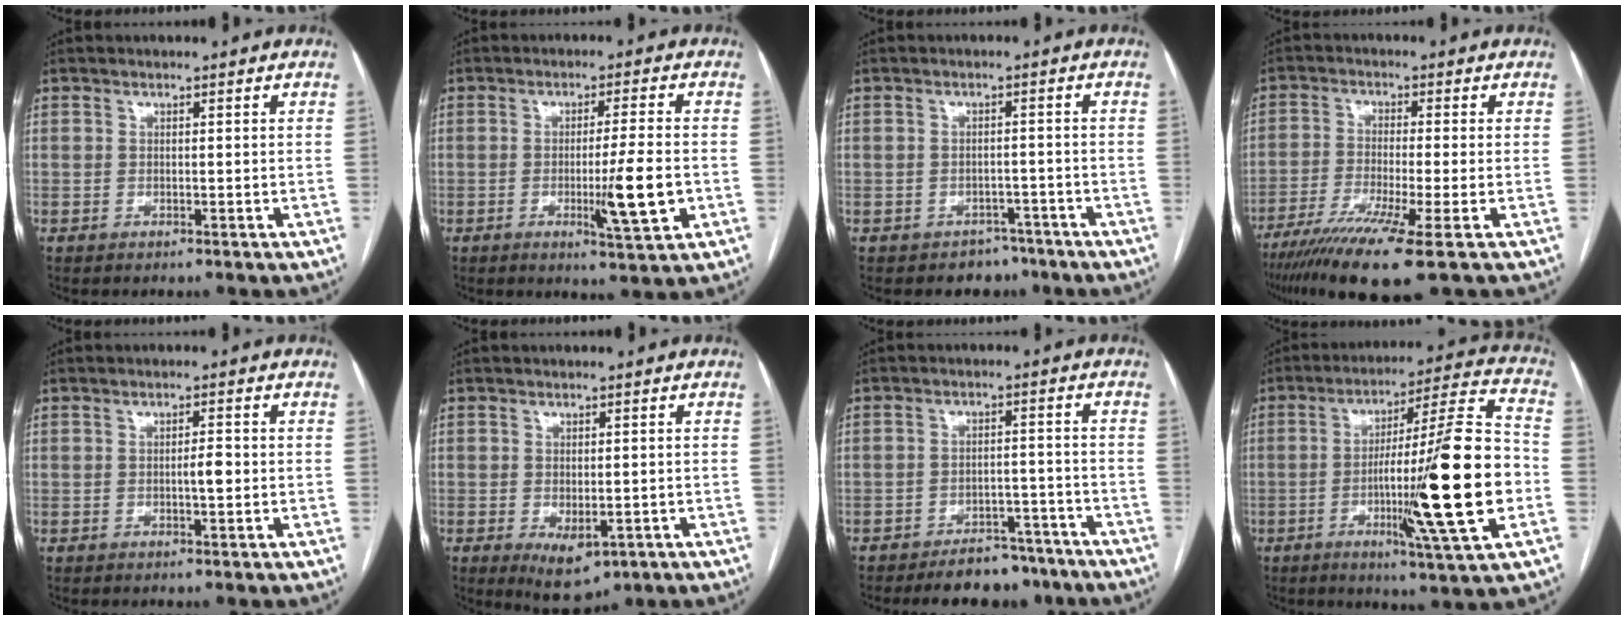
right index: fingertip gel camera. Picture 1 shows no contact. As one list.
[{"total": 8.1, "force": [-2.0, -0.1, 7.9], "torque": [-0.120, -0.014, -0.031]}, {"total": 3.8, "force": [-2.7, 2.6, 0.1], "torque": [0.004, 0.016, -0.034]}, {"total": 11.6, "force": [-7.4, -0.6, 8.9], "torque": [-0.158, -0.030, -0.124]}, {"total": 2.1, "force": [-0.3, 0.4, 2.1], "torque": [-0.035, 0.003, -0.005]}, {"total": 5.9, "force": [-2.2, 3.0, 4.7], "torque": [-0.068, -0.012, -0.018]}, {"total": 8.7, "force": [-7.3, 3.8, 2.8], "torque": [-0.019, 0.012, -0.107]}, {"total": 21.8, "force": [-4.6, -0.3, 21.2], "torque": [-0.323, -0.006, -0.078]}]